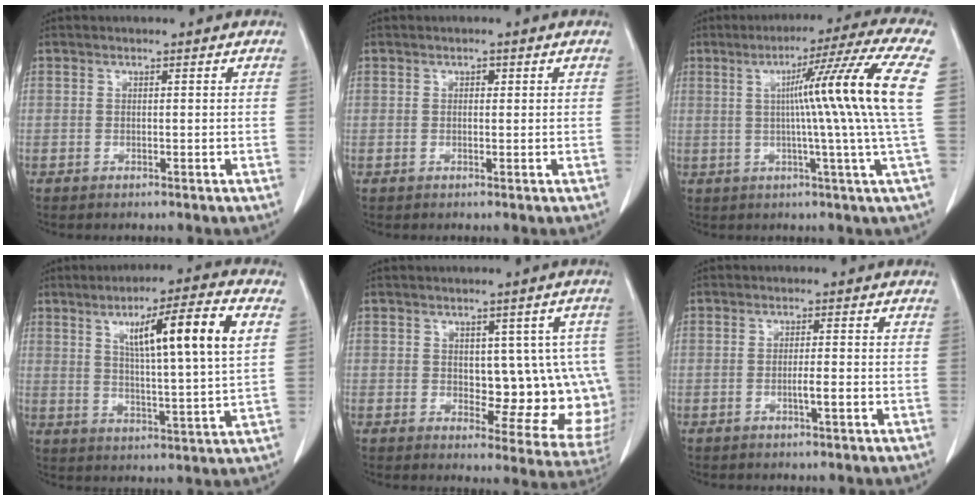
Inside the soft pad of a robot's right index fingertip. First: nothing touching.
{"total": 0.9, "force": [0.3, 0.6, 0.6], "torque": [-0.004, 0.001, 0.003]}
{"total": 15.4, "force": [2.1, -3.4, 14.9], "torque": [-0.196, 0.010, 0.023]}
{"total": 14.5, "force": [4.9, 0.2, 13.6], "torque": [-0.217, 0.011, 0.074]}
{"total": 11.7, "force": [0.6, 6.1, 9.9], "torque": [-0.090, 0.008, 0.020]}
{"total": 2.3, "force": [-0.8, 0.1, 2.1], "torque": [-0.035, 0.000, -0.014]}